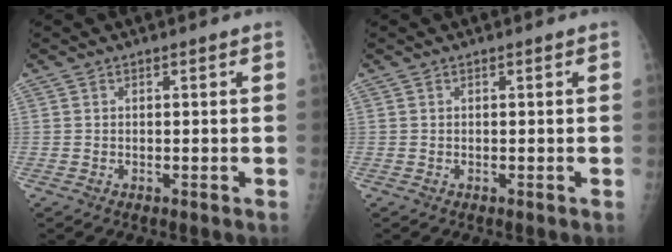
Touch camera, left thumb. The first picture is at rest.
{"total": 0.0}